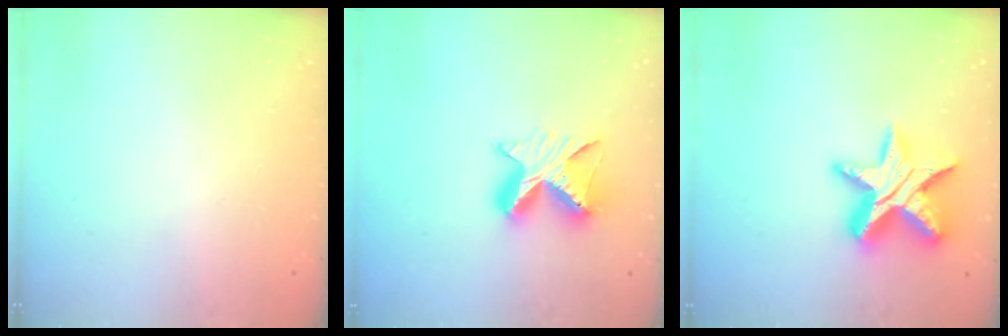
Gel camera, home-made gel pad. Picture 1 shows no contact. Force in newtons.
{"total": 9.7, "press": 9.7, "slide": 0.8}
{"total": 16.2, "press": 16.2, "slide": 1.1}